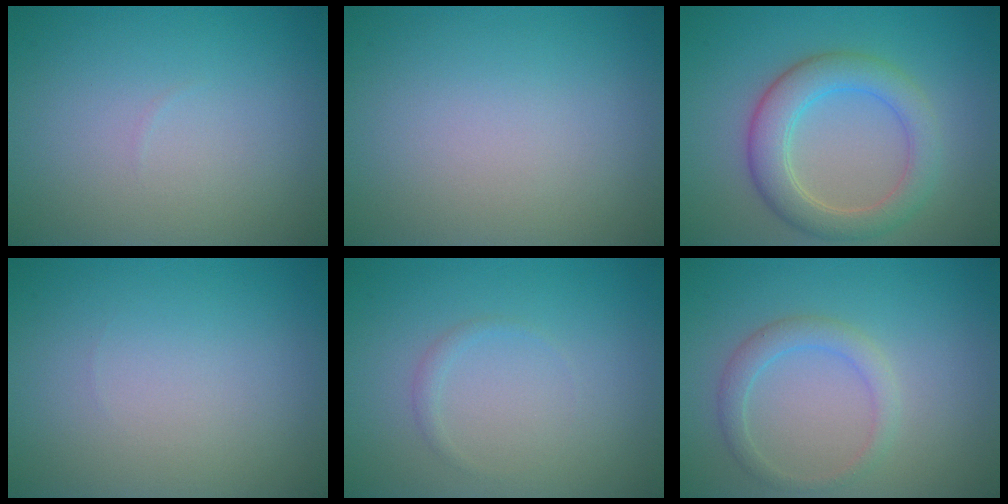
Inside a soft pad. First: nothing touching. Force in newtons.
{"total": 0.0}
{"total": 4.9, "press": 4.8, "slide": 0.3}
{"total": 0.0}
{"total": 0.7, "press": 0.7, "slide": 0.0}
{"total": 2.1, "press": 2.1, "slide": 0.1}